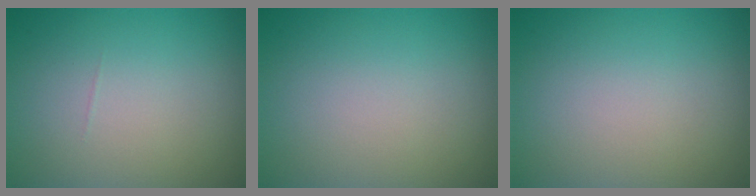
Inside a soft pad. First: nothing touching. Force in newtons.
{"total": 0.0}
{"total": 0.0}